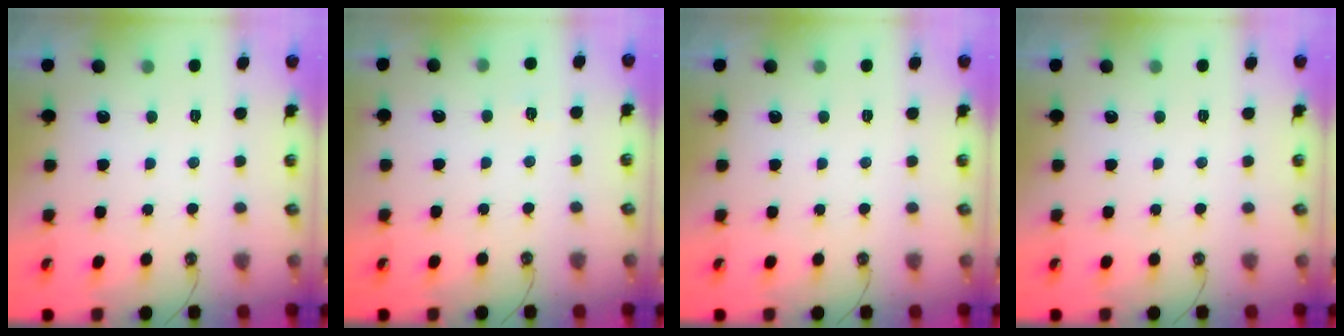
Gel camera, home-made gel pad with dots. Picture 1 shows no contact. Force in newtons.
{"total": 4.3, "press": 4.3, "slide": 0.5}
{"total": 0.0}
{"total": 0.0}